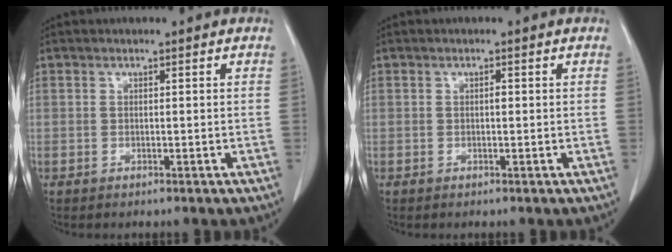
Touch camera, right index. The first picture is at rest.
{"total": 0.5, "force": [0.0, 0.2, 0.5], "torque": [-0.009, 0.002, 0.000]}